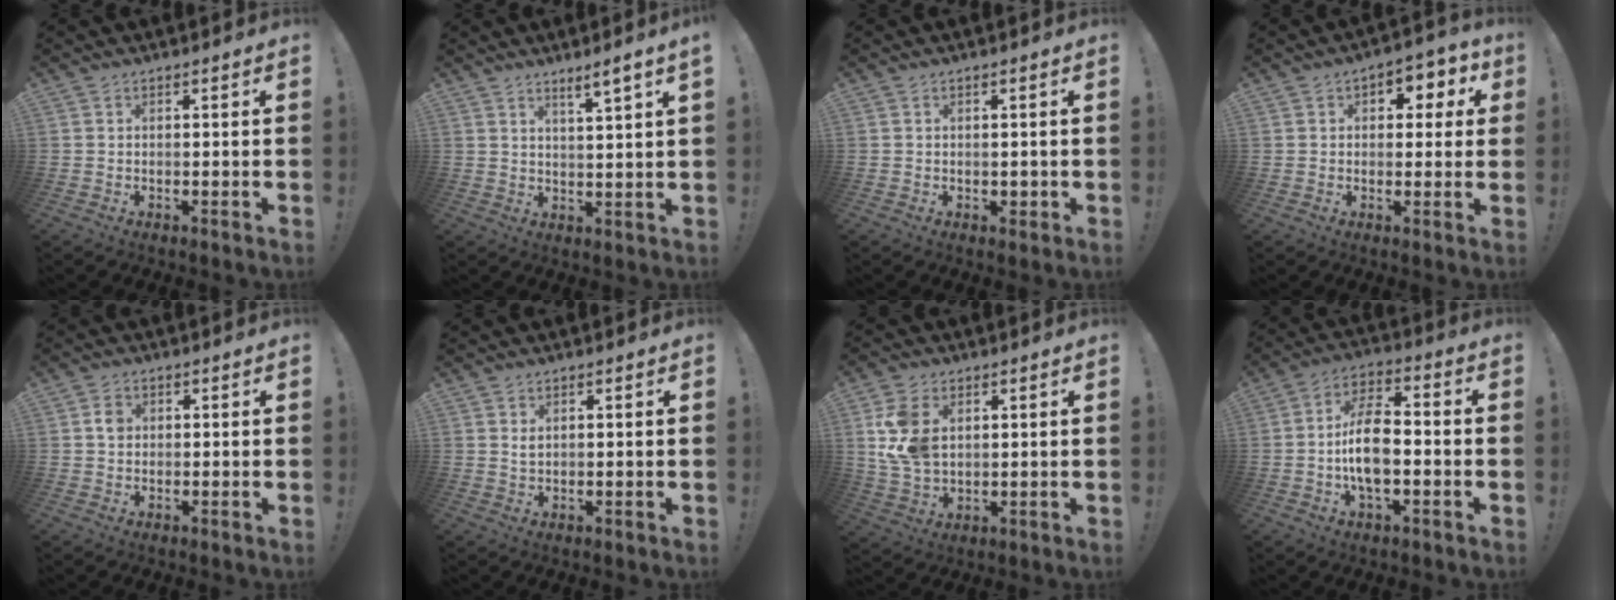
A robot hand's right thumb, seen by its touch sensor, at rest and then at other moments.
{"total": 4.7, "force": [3.4, -0.8, 3.1], "torque": [-0.033, -0.026, 0.049]}
{"total": 1.3, "force": [0.0, 1.1, 0.7], "torque": [-0.005, 0.000, -0.002]}
{"total": 5.3, "force": [1.5, 4.3, 2.8], "torque": [-0.017, -0.010, 0.021]}
{"total": 2.6, "force": [0.3, 2.2, 1.4], "torque": [-0.004, -0.003, 0.000]}
{"total": 1.4, "force": [0.7, 0.7, 1.0], "torque": [-0.022, 0.001, 0.013]}
{"total": 11.8, "force": [3.3, 8.1, 7.9], "torque": [-0.156, -0.008, 0.066]}
{"total": 12.1, "force": [-2.5, 6.3, 10.1], "torque": [-0.197, 0.015, -0.044]}